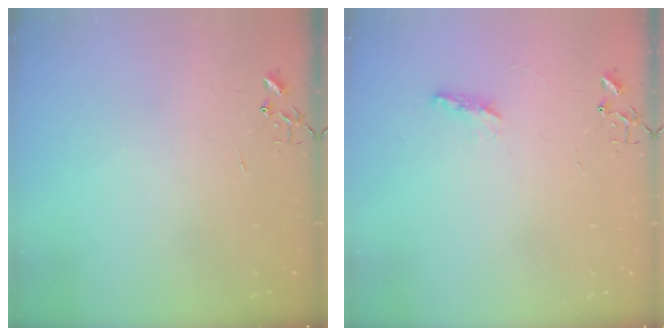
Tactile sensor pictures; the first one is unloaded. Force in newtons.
{"total": 5.4, "press": 5.3, "slide": 0.6}